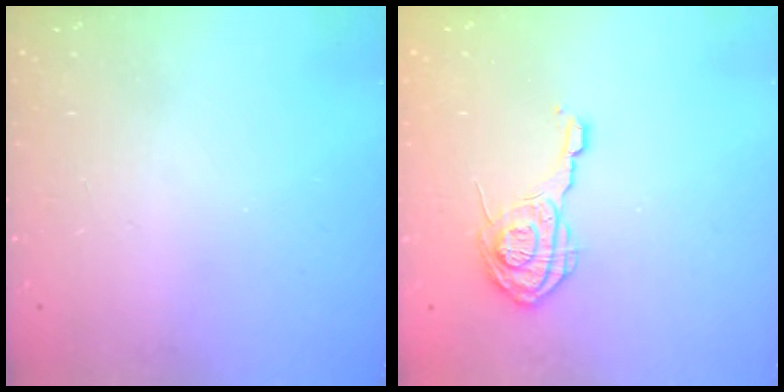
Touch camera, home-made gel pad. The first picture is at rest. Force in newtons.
{"total": 12.7, "press": 12.7, "slide": 1.0}